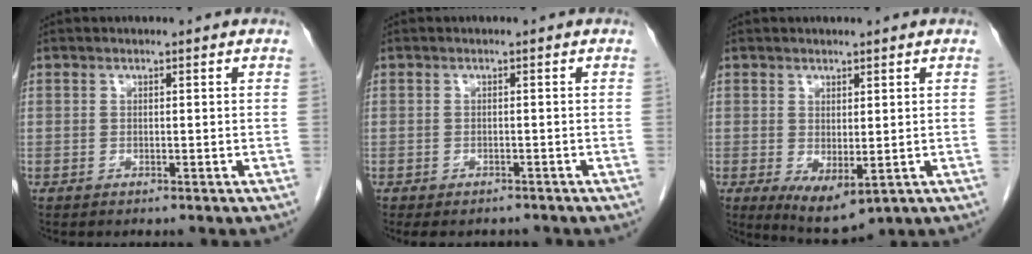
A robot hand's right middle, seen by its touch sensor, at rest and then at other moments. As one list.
[{"total": 4.2, "force": [-3.6, 1.8, 1.2], "torque": [-0.006, 0.000, -0.045]}, {"total": 5.9, "force": [-1.2, 2.4, 5.2], "torque": [-0.084, -0.019, -0.001]}]